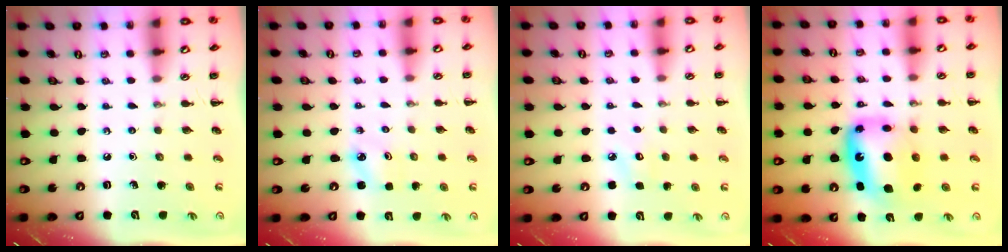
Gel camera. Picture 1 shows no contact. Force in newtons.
{"total": 1.9, "press": 1.9, "slide": 0.4}
{"total": 5.4, "press": 5.2, "slide": 1.5}
{"total": 11.5, "press": 11.0, "slide": 3.1}